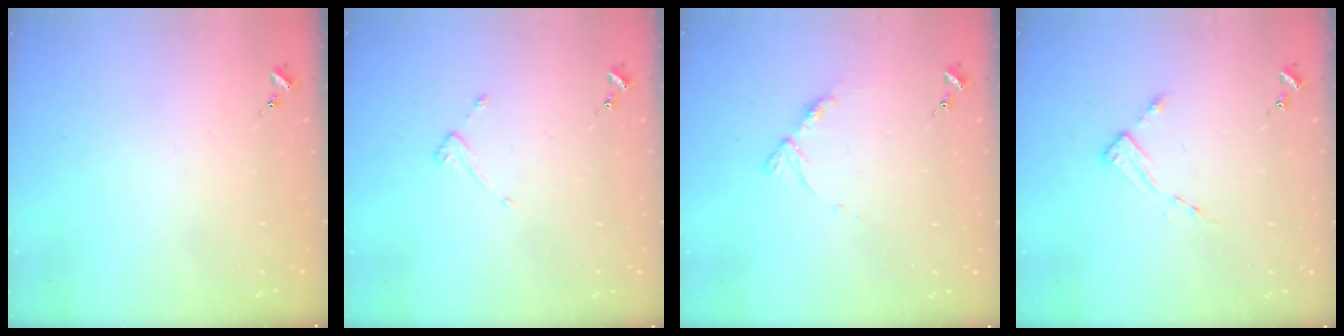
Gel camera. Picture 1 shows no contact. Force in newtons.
{"total": 3.5, "press": 3.5, "slide": 0.3}
{"total": 6.9, "press": 6.8, "slide": 0.7}
{"total": 3.0, "press": 3.0, "slide": 0.5}